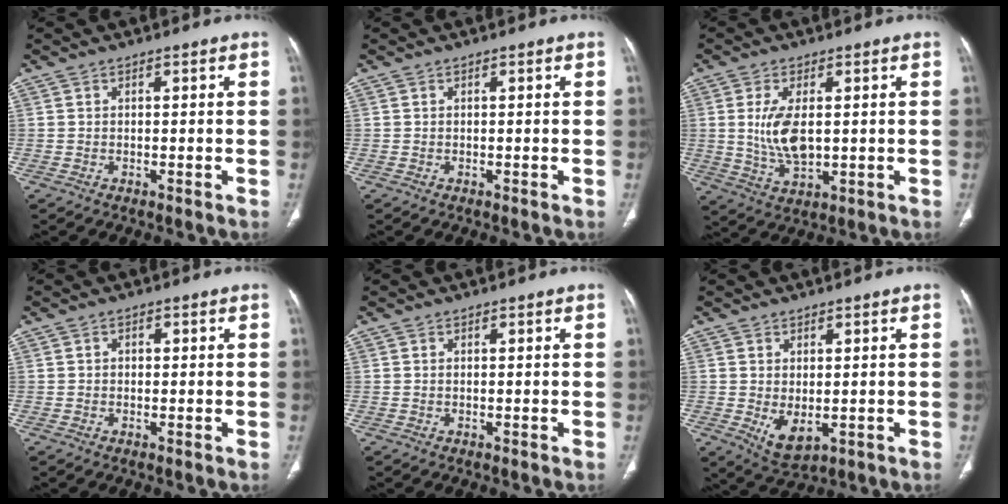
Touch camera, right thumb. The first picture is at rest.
{"total": 0.0}
{"total": 8.2, "force": [0.8, 4.1, 7.1], "torque": [-0.145, -0.013, 0.024]}
{"total": 0.9, "force": [0.1, 0.8, 0.4], "torque": [-0.004, 0.002, 0.001]}
{"total": 0.0}
{"total": 5.2, "force": [-0.6, 2.9, 4.2], "torque": [-0.067, -0.010, 0.009]}